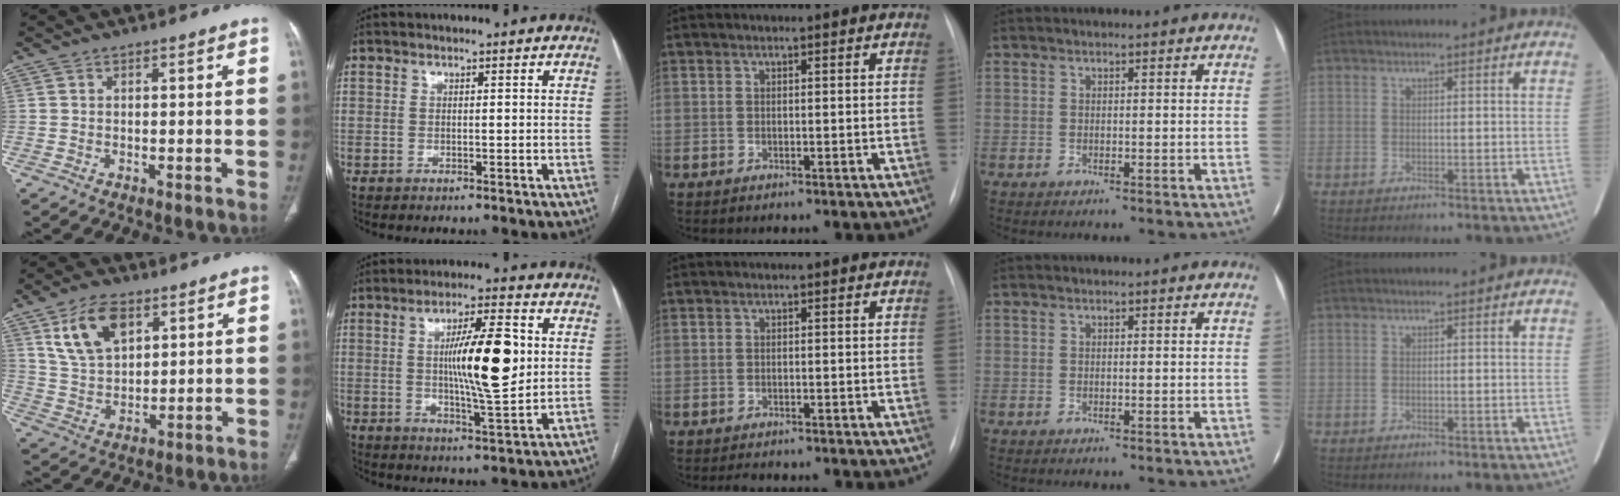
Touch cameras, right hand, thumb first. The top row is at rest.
{"thumb": {"total": 11.5, "force": [5.7, 6.5, 7.6], "torque": [-0.124, -0.018, 0.116]}, "index": {"total": 12.4, "force": [1.5, 1.7, 12.2], "torque": [-0.201, 0.000, 0.024]}, "middle": {"total": 1.0, "force": [-1.0, 0.3, 0.3], "torque": [-0.007, -0.004, -0.013]}}